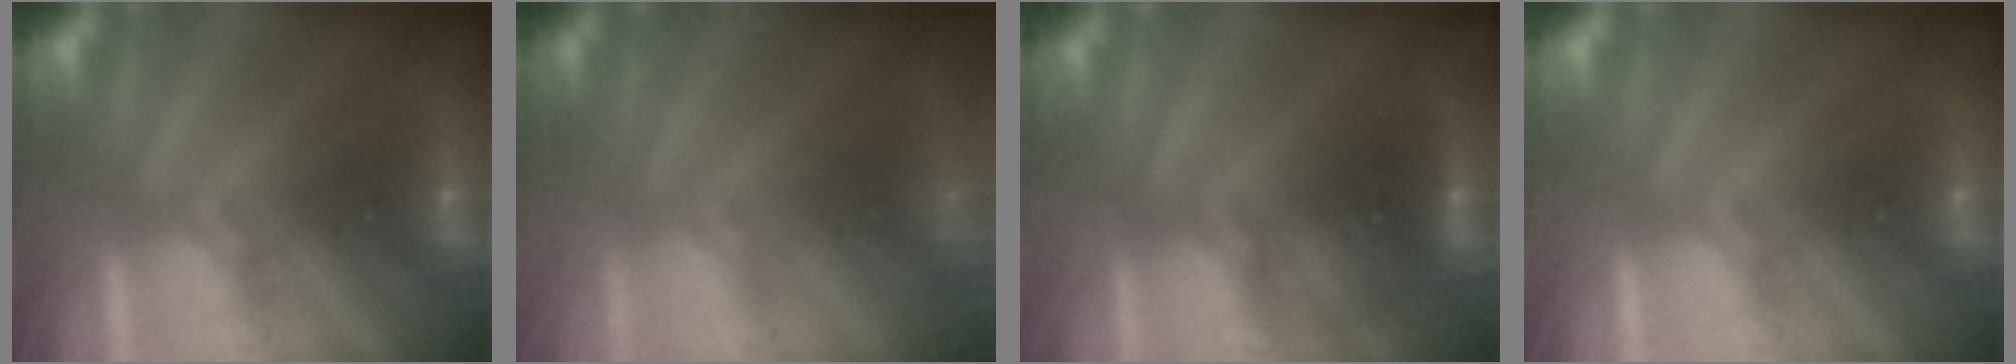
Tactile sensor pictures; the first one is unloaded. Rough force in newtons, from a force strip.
{"total": 13.2}
{"total": 2.9}
{"total": 0.0}